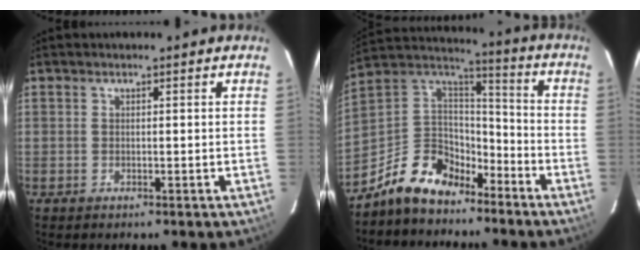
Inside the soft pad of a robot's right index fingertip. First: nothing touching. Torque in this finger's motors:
{"motor_torque": [1.04, -0.93, 0.11, 0.00]}